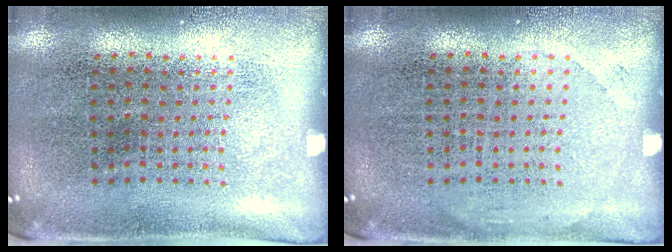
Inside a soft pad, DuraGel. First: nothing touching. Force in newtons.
{"total": 0.7, "press": 0.6, "slide": 0.1}